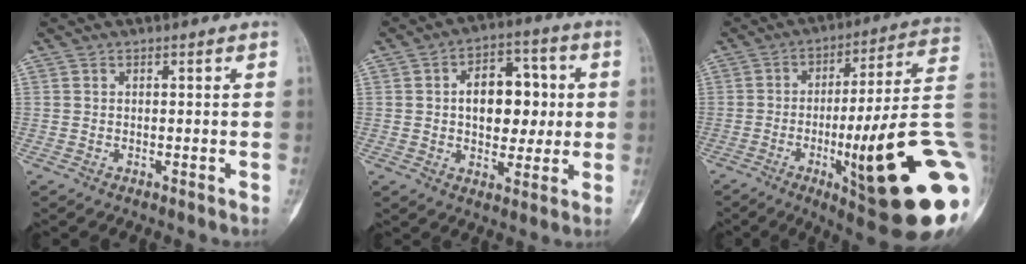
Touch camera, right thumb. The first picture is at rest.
{"total": 12.6, "force": [1.1, 8.0, 9.7], "torque": [-0.095, 0.018, 0.015]}
{"total": 28.0, "force": [-6.6, 4.4, 26.8], "torque": [-0.331, 0.003, -0.093]}